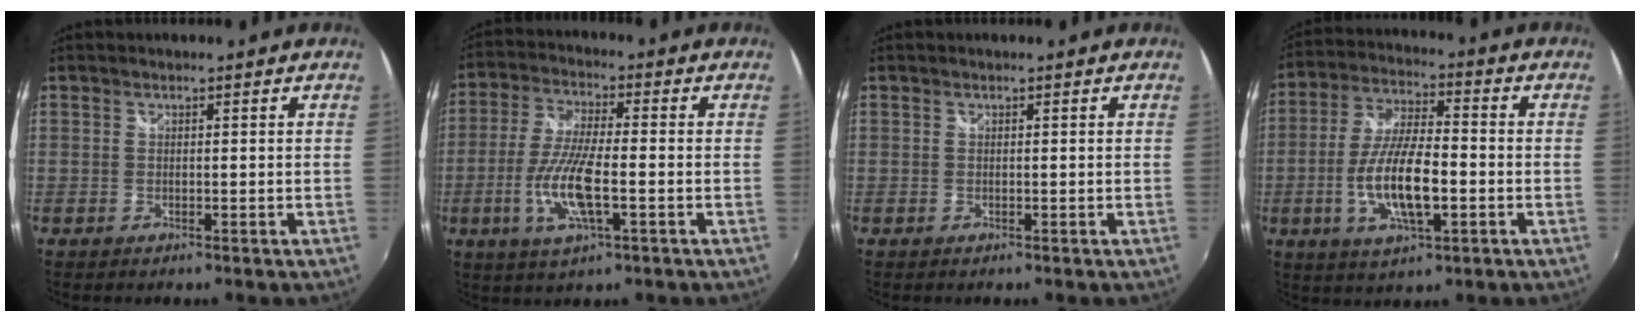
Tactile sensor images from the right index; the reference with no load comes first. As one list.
[{"total": 11.3, "force": [-3.0, 3.0, 10.5], "torque": [-0.217, -0.008, -0.061]}, {"total": 0.0}, {"total": 13.3, "force": [-3.2, 4.2, 12.2], "torque": [-0.246, -0.005, -0.059]}]